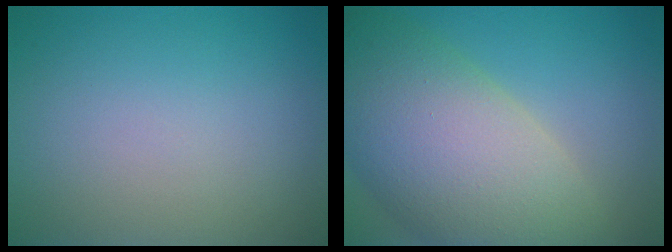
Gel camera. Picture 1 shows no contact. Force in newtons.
{"total": 12.6, "press": 12.5, "slide": 1.0}